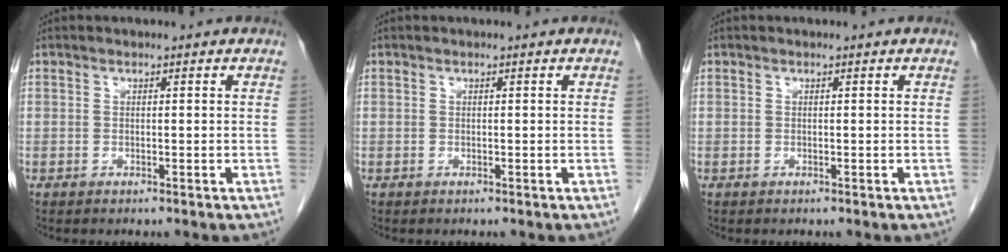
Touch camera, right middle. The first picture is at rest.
{"total": 0.0}
{"total": 0.0}